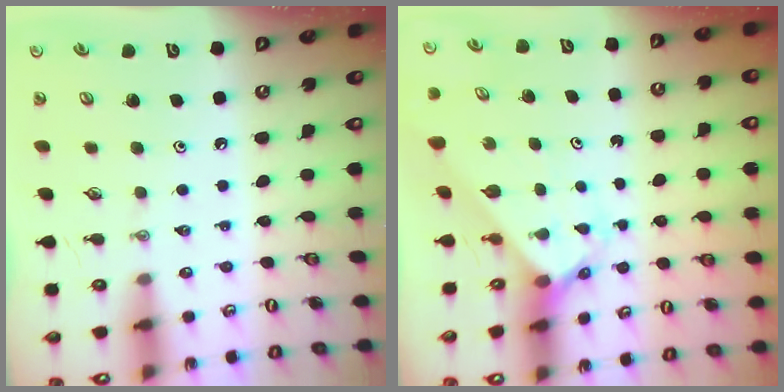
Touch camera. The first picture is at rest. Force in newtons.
{"total": 2.2, "press": 2.2, "slide": 0.2}